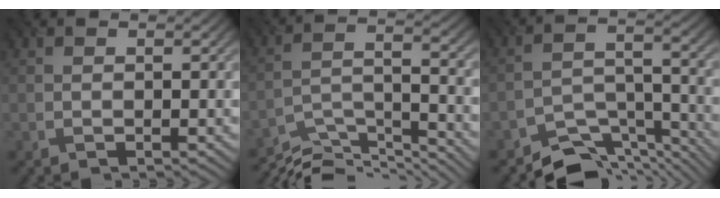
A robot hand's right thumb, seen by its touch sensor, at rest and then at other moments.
{"total": 9.0, "force": [-7.8, 2.0, 4.1], "torque": [-0.078, -0.002, -0.141]}
{"total": 8.4, "force": [-7.3, 2.8, 2.8], "torque": [-0.037, -0.006, -0.129]}